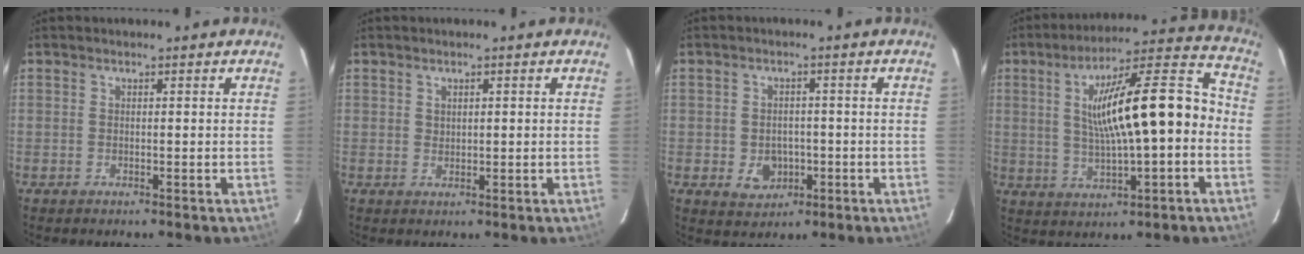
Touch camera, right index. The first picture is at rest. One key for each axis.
{"total": 1.1, "fx": 0.5, "fy": 0.8, "fz": 0.4, "tx": -0.006, "ty": 0.004, "tz": 0.011}
{"total": 5.0, "fx": -1.3, "fy": 4.3, "fz": 2.3, "tx": -0.048, "ty": 0.005, "tz": -0.005}
{"total": 18.2, "fx": -0.1, "fy": 4.4, "fz": 17.6, "tx": -0.277, "ty": 0.032, "tz": 0.009}